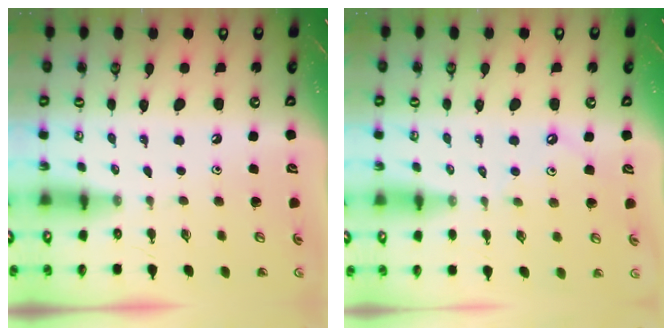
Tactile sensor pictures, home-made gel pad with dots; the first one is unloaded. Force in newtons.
{"total": 1.1, "press": 1.1, "slide": 0.3}